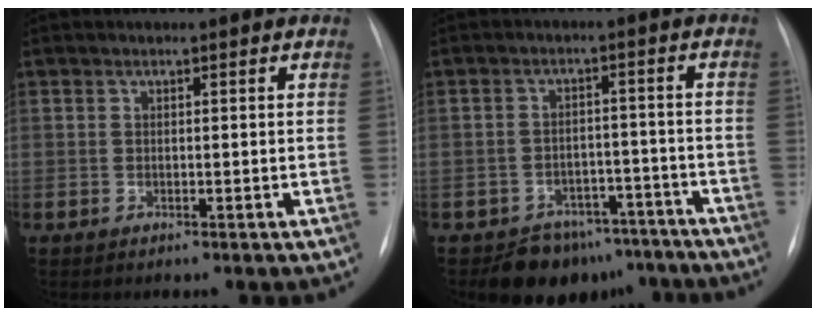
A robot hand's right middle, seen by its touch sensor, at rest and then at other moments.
{"total": 9.6, "force": [-7.7, 5.5, 1.5], "torque": [0.003, 0.028, -0.100]}